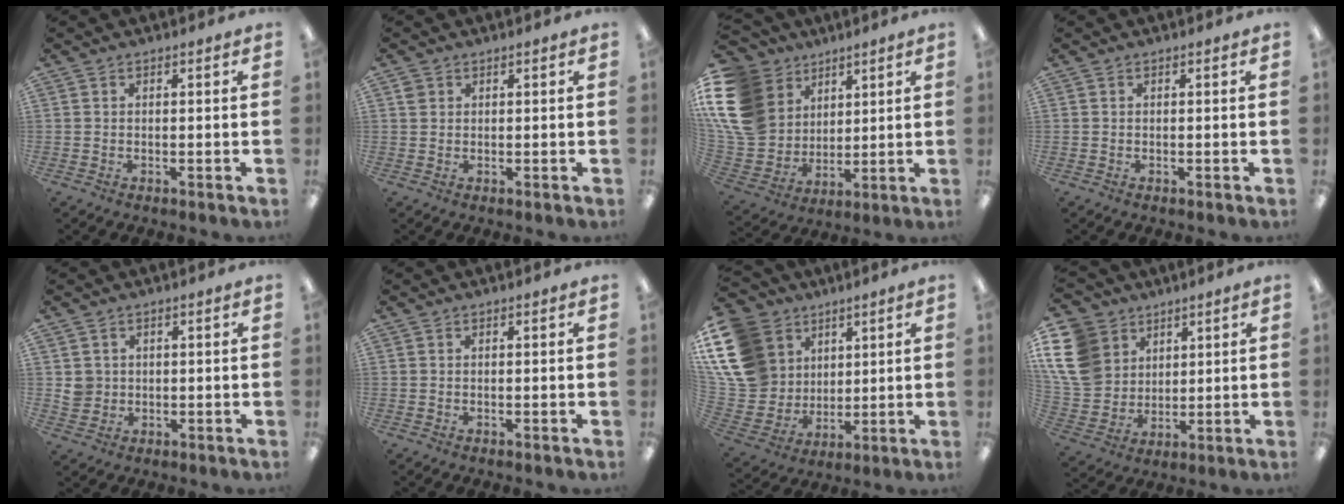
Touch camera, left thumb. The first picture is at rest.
{"total": 1.5, "force": [0.8, 1.3, 0.3], "torque": [0.001, 0.000, 0.013]}
{"total": 18.3, "force": [7.0, 14.7, 8.2], "torque": [-0.189, -0.035, 0.136]}
{"total": 0.0}
{"total": 3.9, "force": [0.7, 3.8, 0.6], "torque": [-0.012, 0.006, 0.013]}
{"total": 0.0}
{"total": 18.0, "force": [7.3, 14.6, 7.5], "torque": [-0.169, -0.027, 0.151]}
{"total": 15.1, "force": [6.2, 12.3, 6.1], "torque": [-0.154, -0.029, 0.123]}